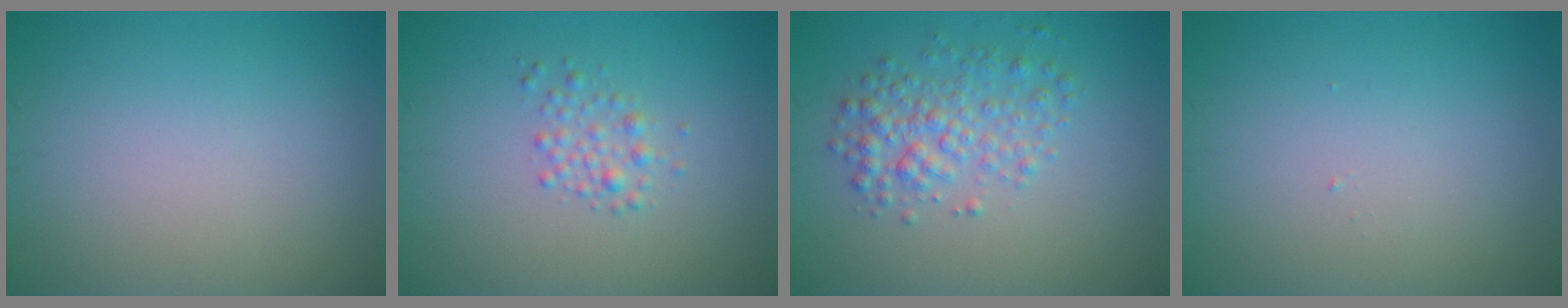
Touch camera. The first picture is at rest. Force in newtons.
{"total": 1.6, "press": 1.6, "slide": 0.0}
{"total": 3.3, "press": 3.3, "slide": 0.1}
{"total": 0.0}